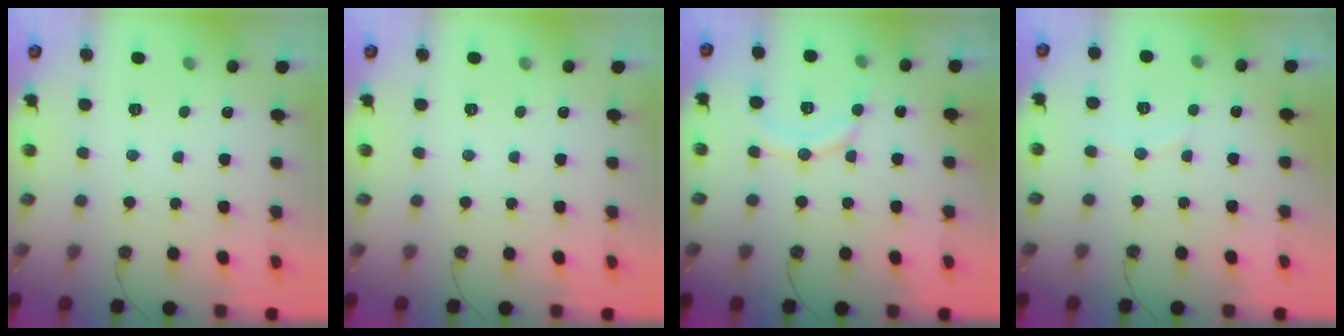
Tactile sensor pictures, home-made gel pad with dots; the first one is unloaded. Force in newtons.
{"total": 0.0}
{"total": 10.3, "press": 10.3, "slide": 0.6}
{"total": 3.8, "press": 3.8, "slide": 0.5}